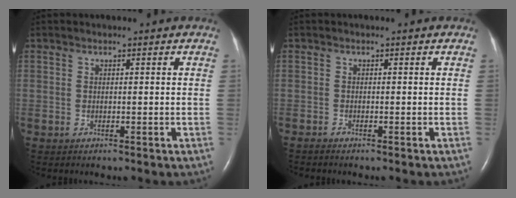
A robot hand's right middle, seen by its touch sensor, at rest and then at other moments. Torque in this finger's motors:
{"motor_torque": [0.05, -0.04, -0.05, -0.01]}